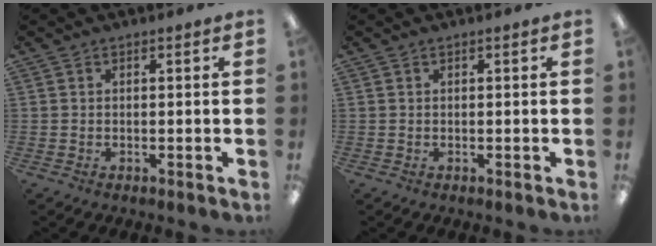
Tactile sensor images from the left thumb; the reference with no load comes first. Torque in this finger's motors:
{"motor_torque": [-0.01, 0.01, 0.00, 0.00, 0.00]}